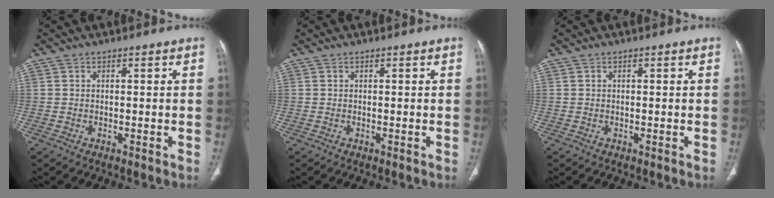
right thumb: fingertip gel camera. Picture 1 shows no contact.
{"total": 0.0}
{"total": 0.0}